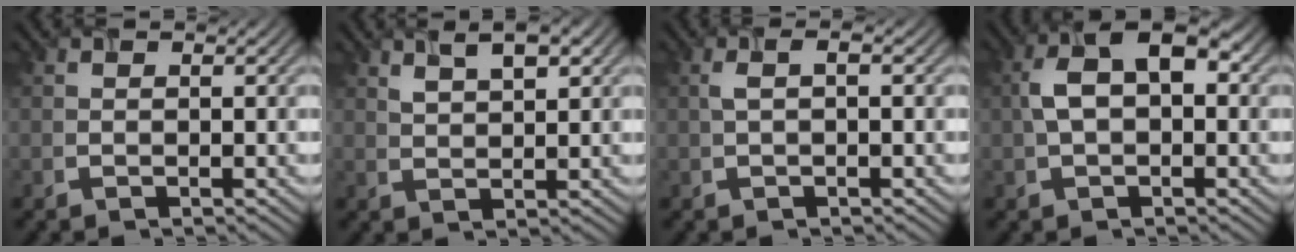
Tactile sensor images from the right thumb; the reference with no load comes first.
{"total": 4.2, "force": [2.2, 1.6, 3.2], "torque": [-0.059, 0.006, 0.048]}
{"total": 1.6, "force": [-0.3, 0.2, 1.6], "torque": [-0.030, 0.008, -0.003]}
{"total": 7.6, "force": [0.8, 4.3, 6.2], "torque": [-0.109, 0.015, 0.008]}